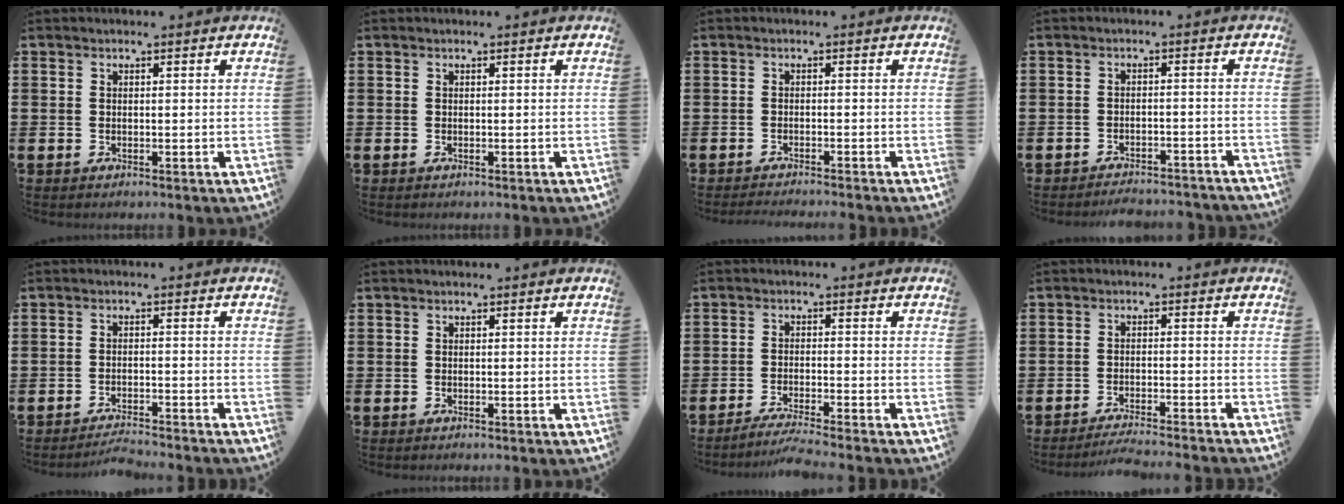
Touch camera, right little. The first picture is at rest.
{"total": 0.0}
{"total": 1.0, "force": [-1.0, -0.3, 0.1], "torque": [-0.001, 0.001, -0.019]}
{"total": 2.4, "force": [-2.4, -0.1, 0.0], "torque": [-0.004, 0.005, -0.051]}
{"total": 2.1, "force": [-2.0, -0.2, 0.3], "torque": [-0.006, 0.004, -0.041]}
{"total": 0.0}
{"total": 3.1, "force": [-2.8, -0.3, 1.4], "torque": [-0.022, -0.003, -0.052]}
{"total": 2.5, "force": [-2.4, -0.4, 0.6], "torque": [-0.009, 0.004, -0.048]}